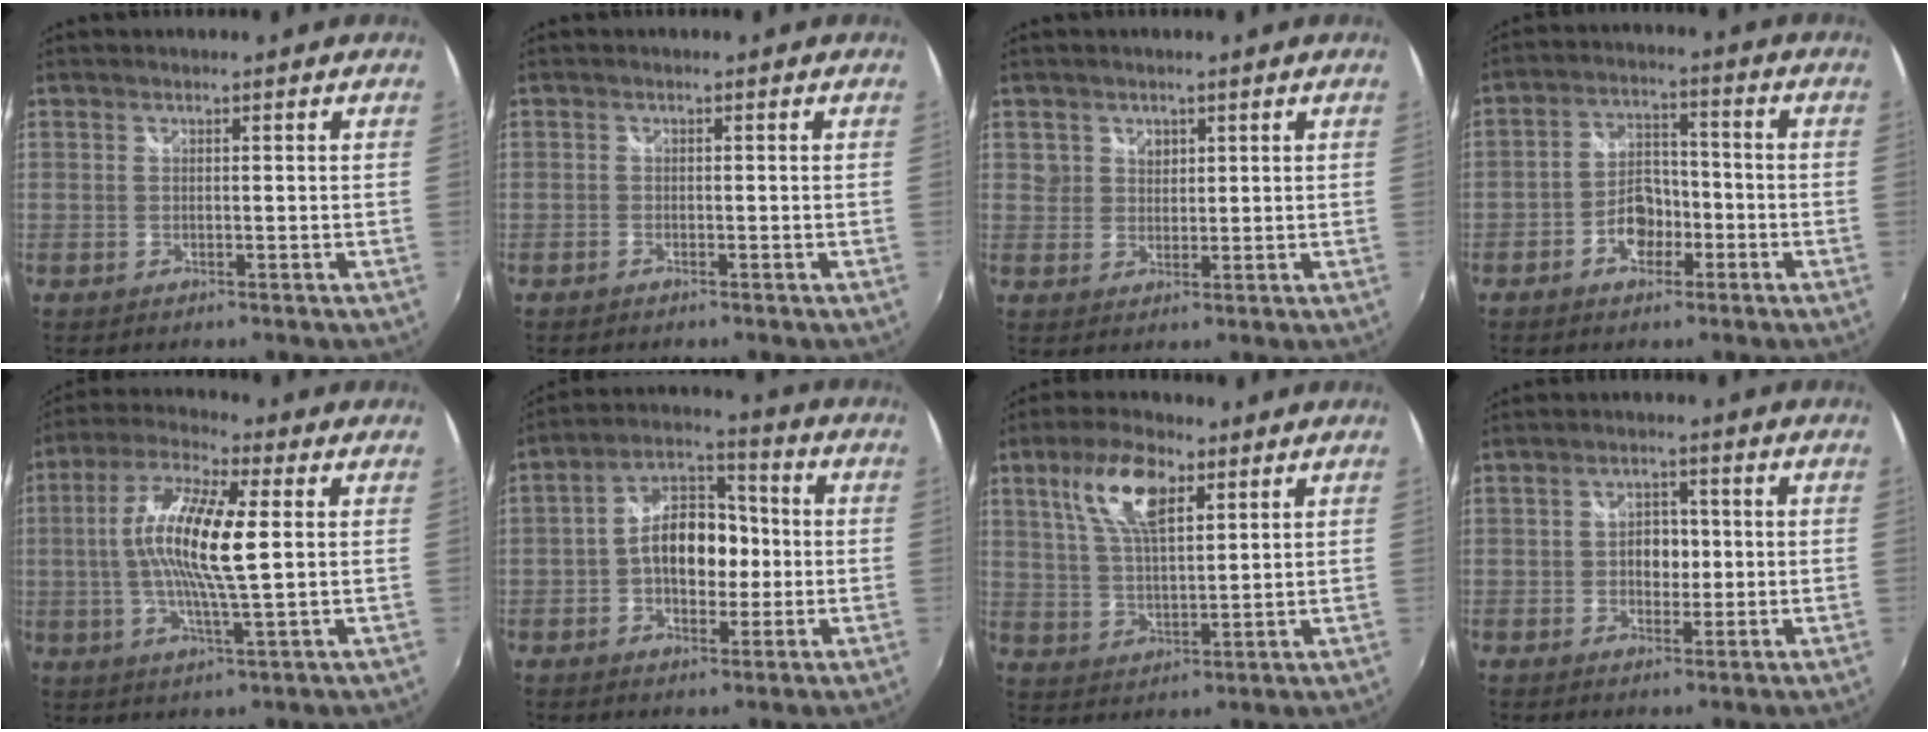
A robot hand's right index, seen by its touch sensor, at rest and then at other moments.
{"total": 0.8, "force": [-0.7, 0.3, 0.1], "torque": [-0.005, -0.002, -0.015]}
{"total": 3.2, "force": [1.5, 2.8, 0.4], "torque": [0.004, 0.007, 0.026]}
{"total": 6.8, "force": [-3.3, 4.3, 4.1], "torque": [-0.077, 0.016, -0.052]}
{"total": 13.6, "force": [1.1, 2.3, 13.3], "torque": [-0.254, 0.005, 0.011]}
{"total": 11.2, "force": [-1.3, 7.1, 8.5], "torque": [-0.152, 0.028, -0.021]}
{"total": 10.7, "force": [5.3, 4.2, 8.3], "torque": [-0.162, 0.014, 0.101]}
{"total": 4.3, "force": [-0.3, 3.3, 2.8], "torque": [-0.042, 0.007, -0.004]}